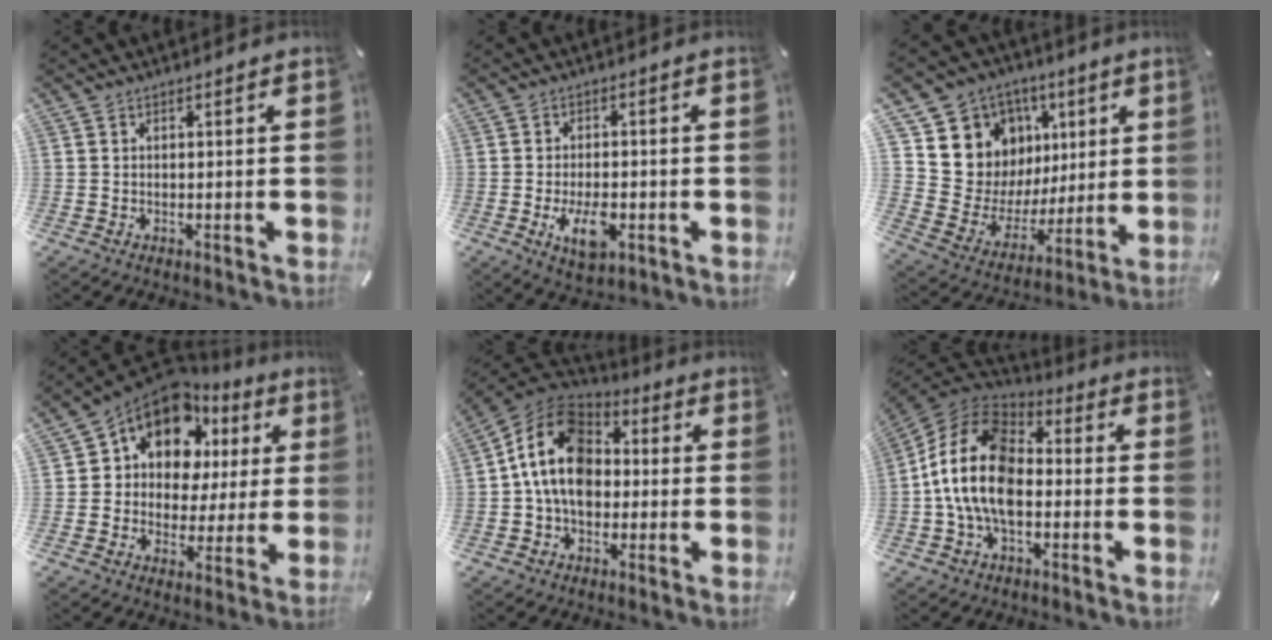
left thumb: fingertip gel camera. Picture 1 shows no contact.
{"total": 7.3, "force": [-2.4, 3.9, 5.7], "torque": [-0.106, -0.004, -0.046]}
{"total": 12.1, "force": [5.0, 11.0, 1.2], "torque": [-0.017, -0.063, 0.109]}
{"total": 13.0, "force": [7.9, 9.0, 5.2], "torque": [-0.111, -0.055, 0.146]}
{"total": 14.1, "force": [-0.8, 11.0, 8.7], "torque": [-0.177, 0.020, -0.017]}
{"total": 16.5, "force": [-3.6, 10.6, 12.1], "torque": [-0.258, 0.024, -0.071]}